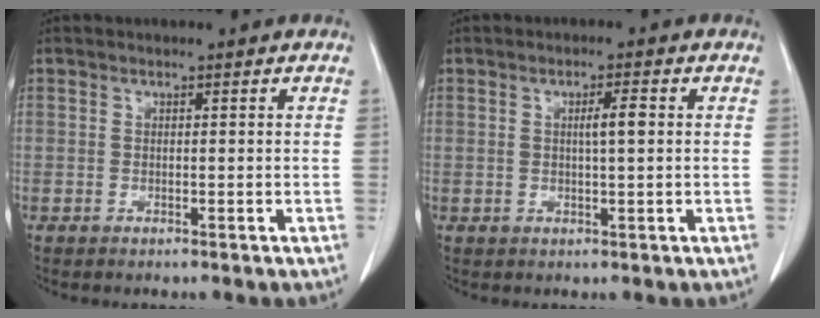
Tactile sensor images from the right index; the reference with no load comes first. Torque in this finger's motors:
{"motor_torque": [0.12, 0.06, 0.07, 0.04]}